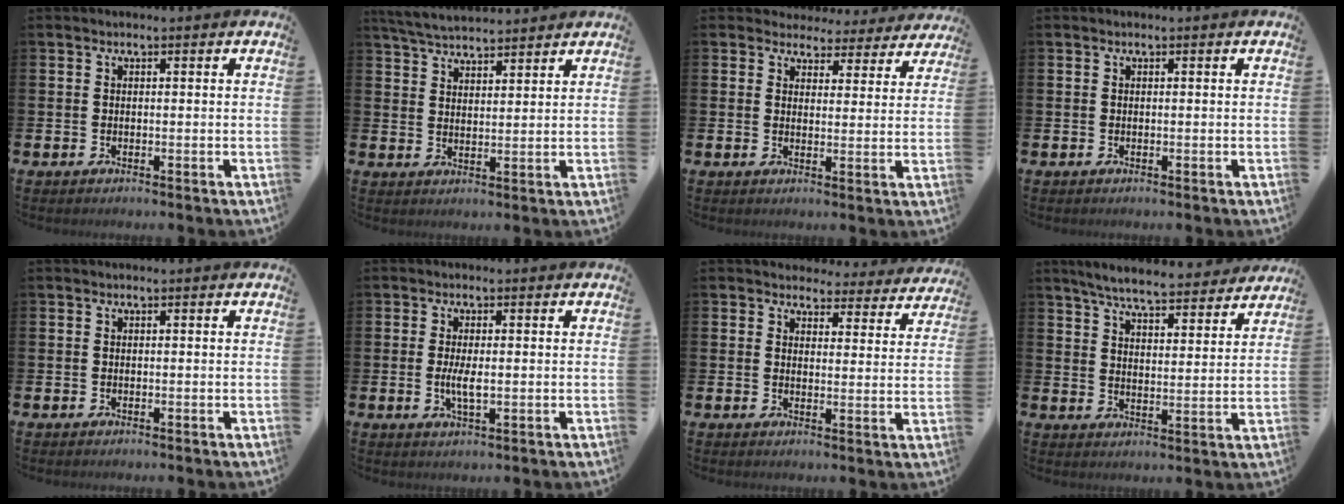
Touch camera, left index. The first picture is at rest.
{"total": 4.8, "force": [4.7, 0.5, 0.7], "torque": [-0.034, -0.019, 0.087]}
{"total": 3.7, "force": [3.3, 1.6, 0.3], "torque": [-0.013, -0.024, 0.054]}
{"total": 0.0}
{"total": 0.0}
{"total": 3.0, "force": [-0.1, 1.0, 2.9], "torque": [-0.050, -0.001, -0.003]}
{"total": 3.8, "force": [3.5, 1.4, 0.3], "torque": [-0.012, -0.024, 0.059]}
{"total": 6.7, "force": [6.4, 0.7, 1.8], "torque": [-0.056, -0.037, 0.111]}